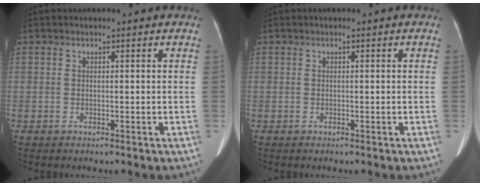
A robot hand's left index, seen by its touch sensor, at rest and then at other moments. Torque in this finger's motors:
{"motor_torque": [-0.02, -0.02, 0.03, 0.00]}